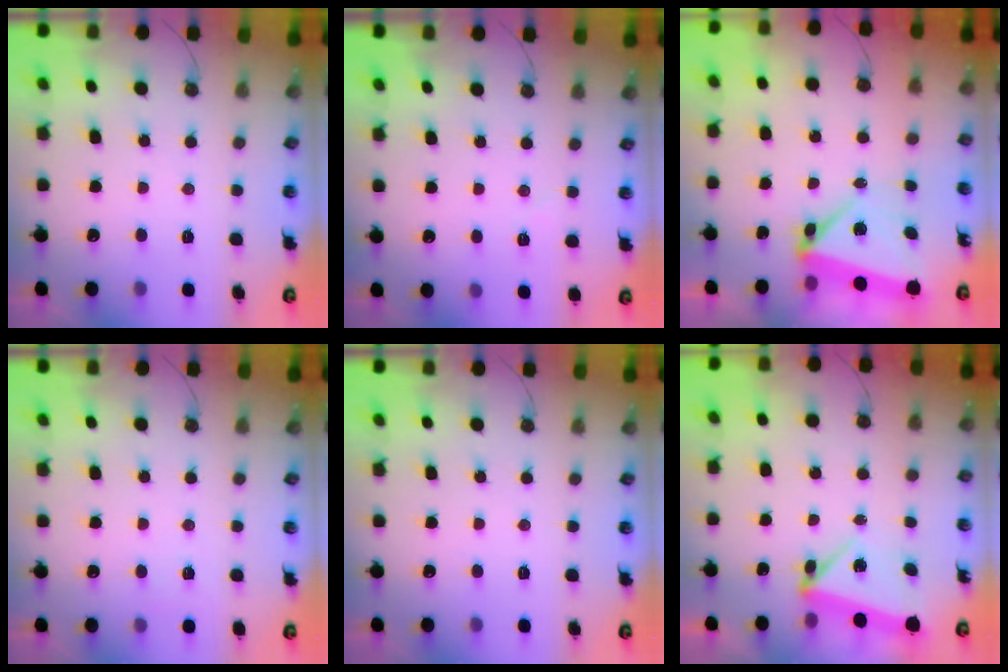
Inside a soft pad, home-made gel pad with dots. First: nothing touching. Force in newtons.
{"total": 3.0, "press": 2.6, "slide": 1.4}
{"total": 5.6, "press": 5.0, "slide": 2.5}
{"total": 2.7, "press": 2.4, "slide": 1.3}
{"total": 0.0}
{"total": 6.6, "press": 6.5, "slide": 1.1}